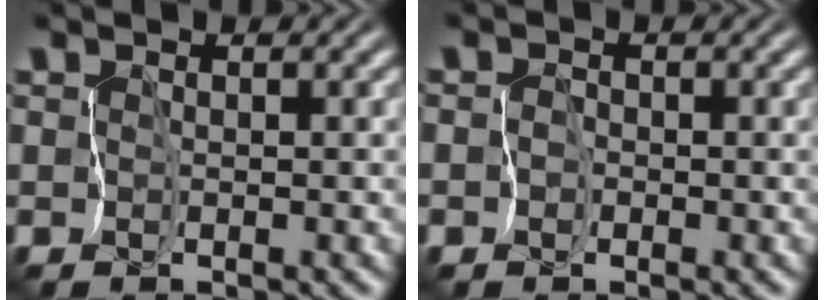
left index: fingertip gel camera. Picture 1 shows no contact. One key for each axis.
{"total": 1.5, "fx": -0.8, "fy": 1.2, "fz": 0.1, "tx": 0.019, "ty": 0.004, "tz": -0.022}